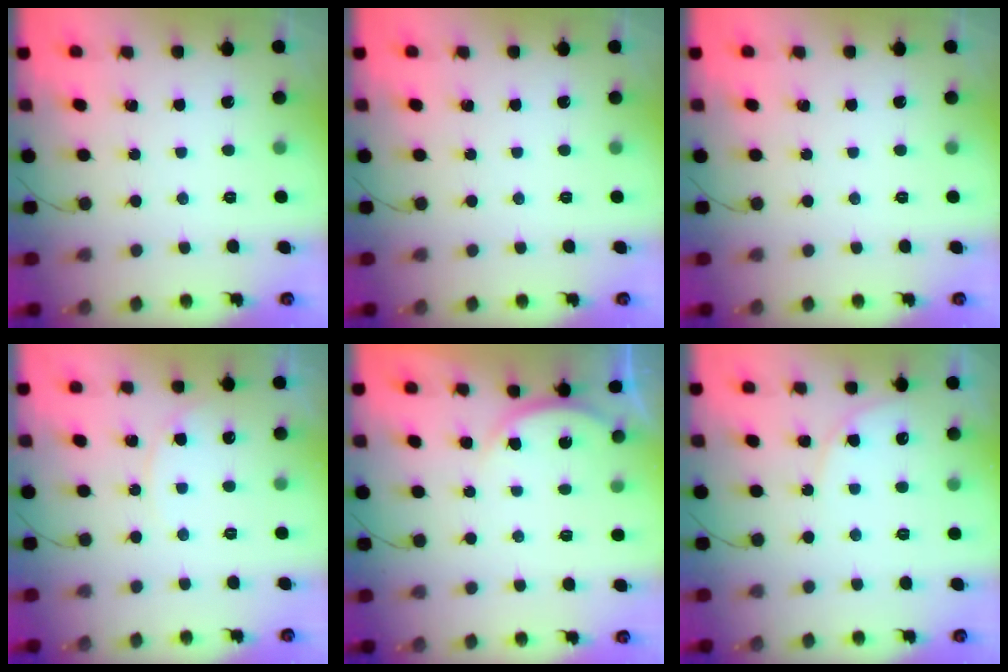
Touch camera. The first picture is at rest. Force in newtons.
{"total": 0.0}
{"total": 0.0}
{"total": 4.9, "press": 4.8, "slide": 0.4}
{"total": 3.7, "press": 3.7, "slide": 0.5}
{"total": 5.4, "press": 5.4, "slide": 0.4}